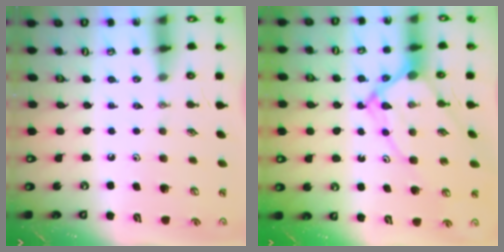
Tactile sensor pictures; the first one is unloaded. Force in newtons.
{"total": 11.4, "press": 11.4, "slide": 1.1}